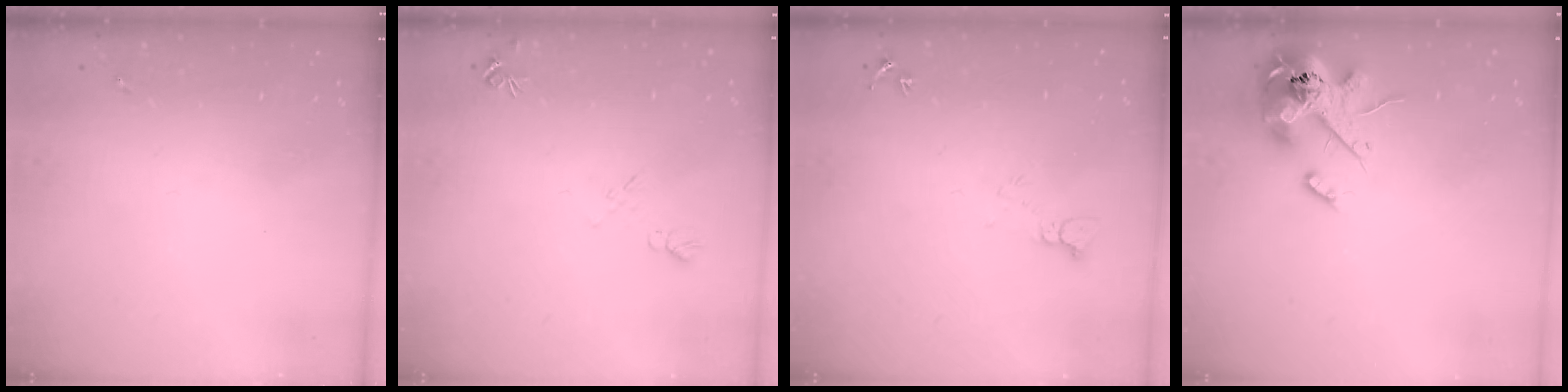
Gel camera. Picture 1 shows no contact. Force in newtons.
{"total": 5.3, "press": 5.2, "slide": 0.9}
{"total": 4.4, "press": 4.3, "slide": 0.4}
{"total": 14.9, "press": 14.7, "slide": 2.6}